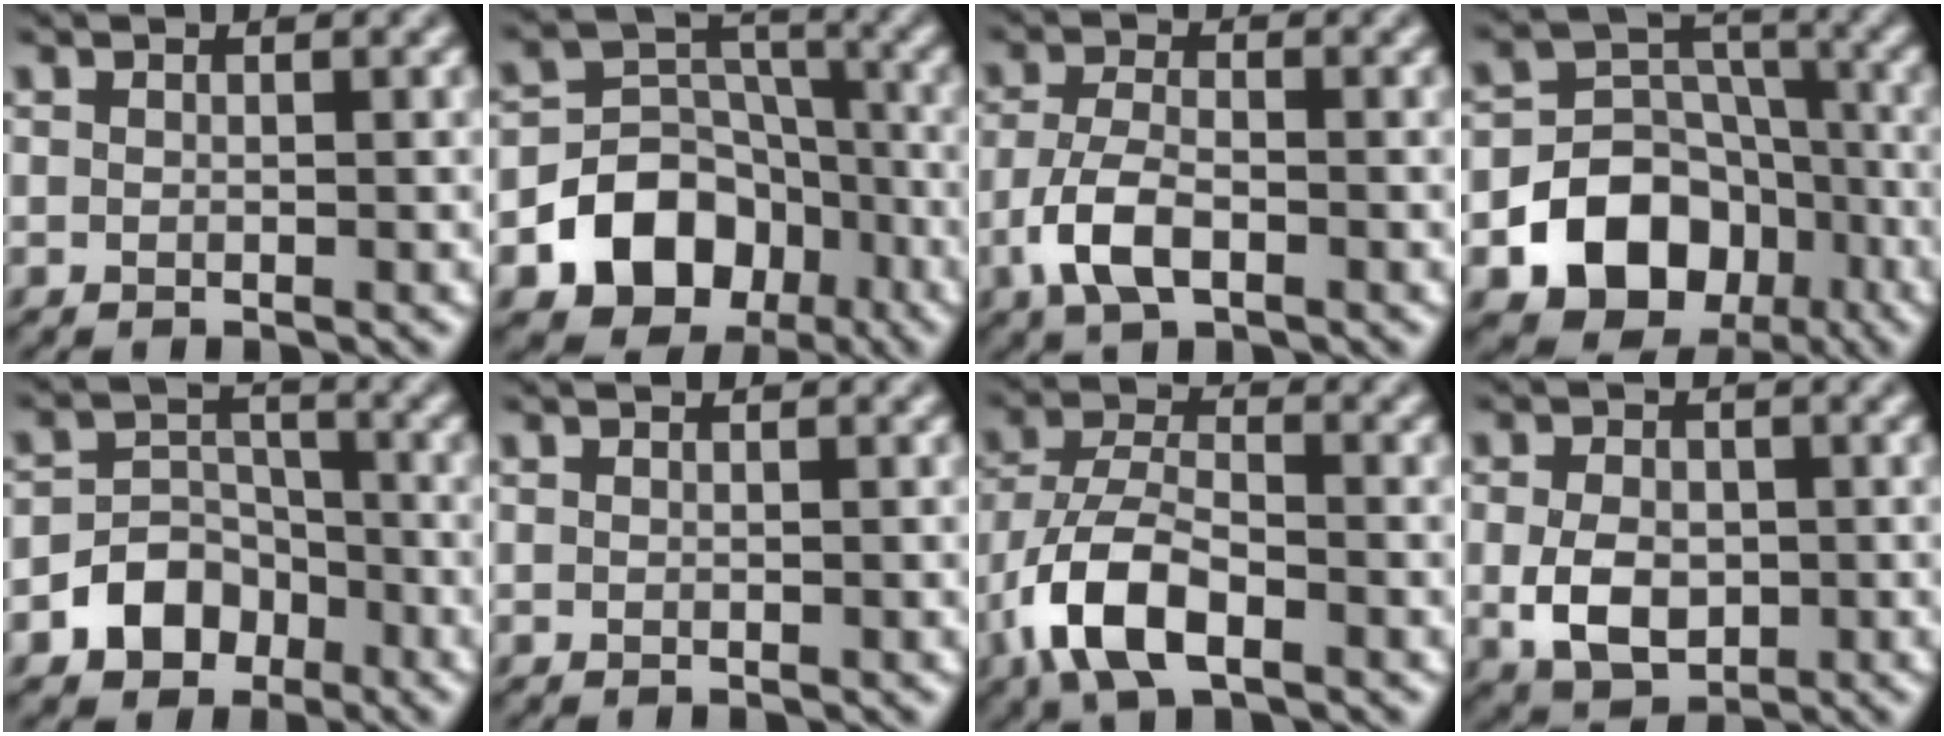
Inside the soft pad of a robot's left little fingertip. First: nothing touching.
{"total": 10.0, "force": [-4.8, 7.8, 4.1], "torque": [-0.053, -0.001, -0.109]}
{"total": 4.2, "force": [-2.0, 1.9, 3.2], "torque": [-0.067, -0.001, -0.042]}
{"total": 11.7, "force": [-5.6, 9.3, 4.5], "torque": [-0.056, -0.012, -0.122]}
{"total": 4.8, "force": [-2.7, 3.6, 1.8], "torque": [-0.012, 0.005, -0.054]}
{"total": 0.0}
{"total": 7.4, "force": [-3.8, 3.3, 5.4], "torque": [-0.111, 0.000, -0.084]}
{"total": 4.4, "force": [-0.7, 3.1, 3.0], "torque": [-0.062, -0.006, -0.013]}